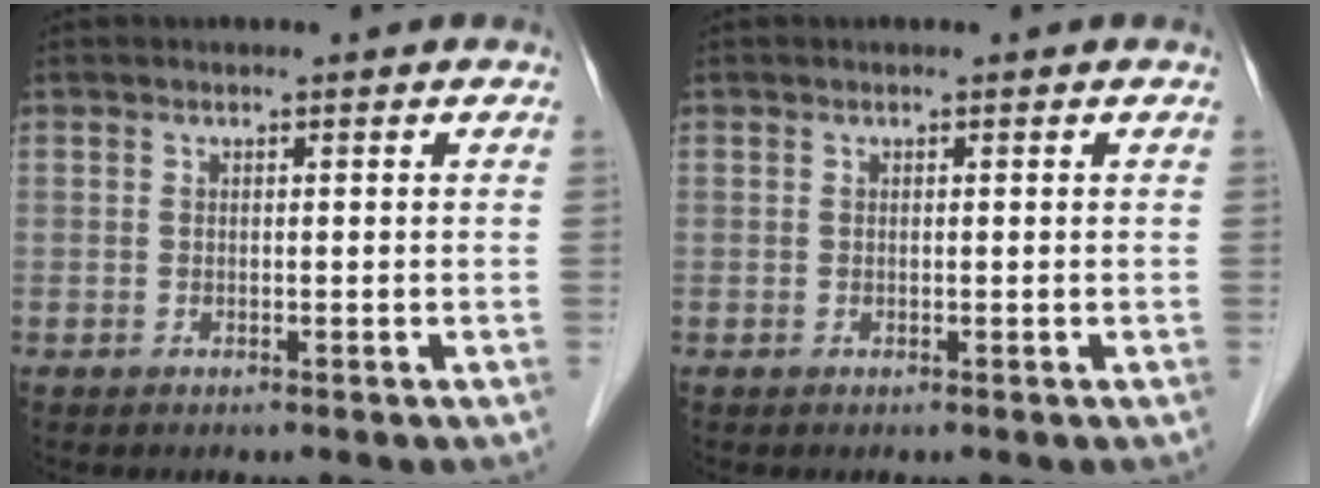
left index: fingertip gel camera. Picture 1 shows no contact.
{"total": 0.0}